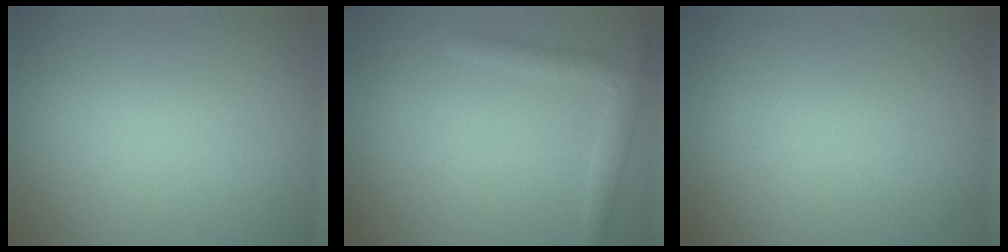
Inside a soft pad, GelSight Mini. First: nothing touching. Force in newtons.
{"total": 2.0, "press": 2.0, "slide": 0.1}
{"total": 0.0}